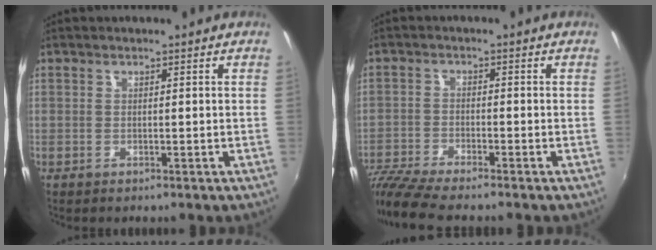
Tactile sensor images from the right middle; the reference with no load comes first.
{"total": 8.0, "force": [-7.4, 0.2, 3.1], "torque": [-0.085, -0.026, -0.143]}